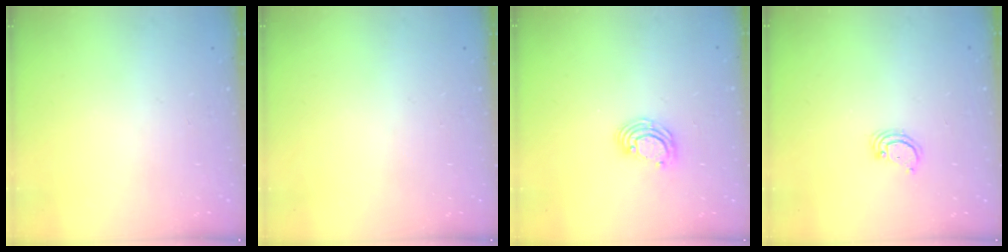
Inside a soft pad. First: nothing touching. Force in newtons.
{"total": 0.0}
{"total": 6.5, "press": 6.5, "slide": 0.6}
{"total": 2.5, "press": 2.5, "slide": 0.2}